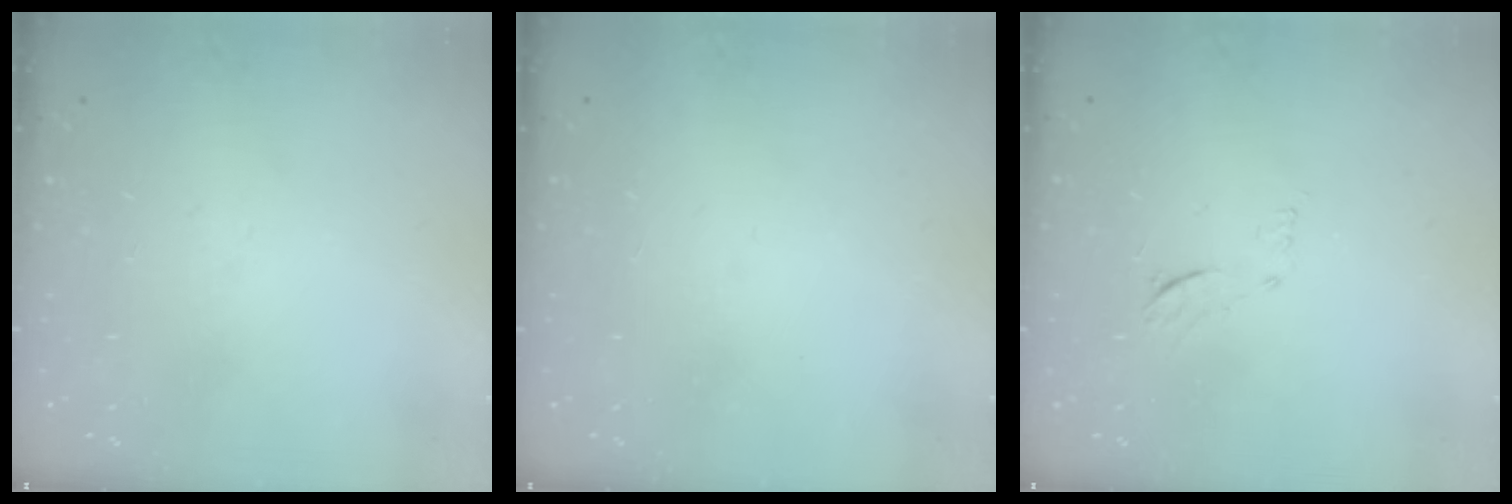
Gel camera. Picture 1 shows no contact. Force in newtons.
{"total": 1.5, "press": 1.5, "slide": 0.1}
{"total": 6.2, "press": 6.1, "slide": 0.7}